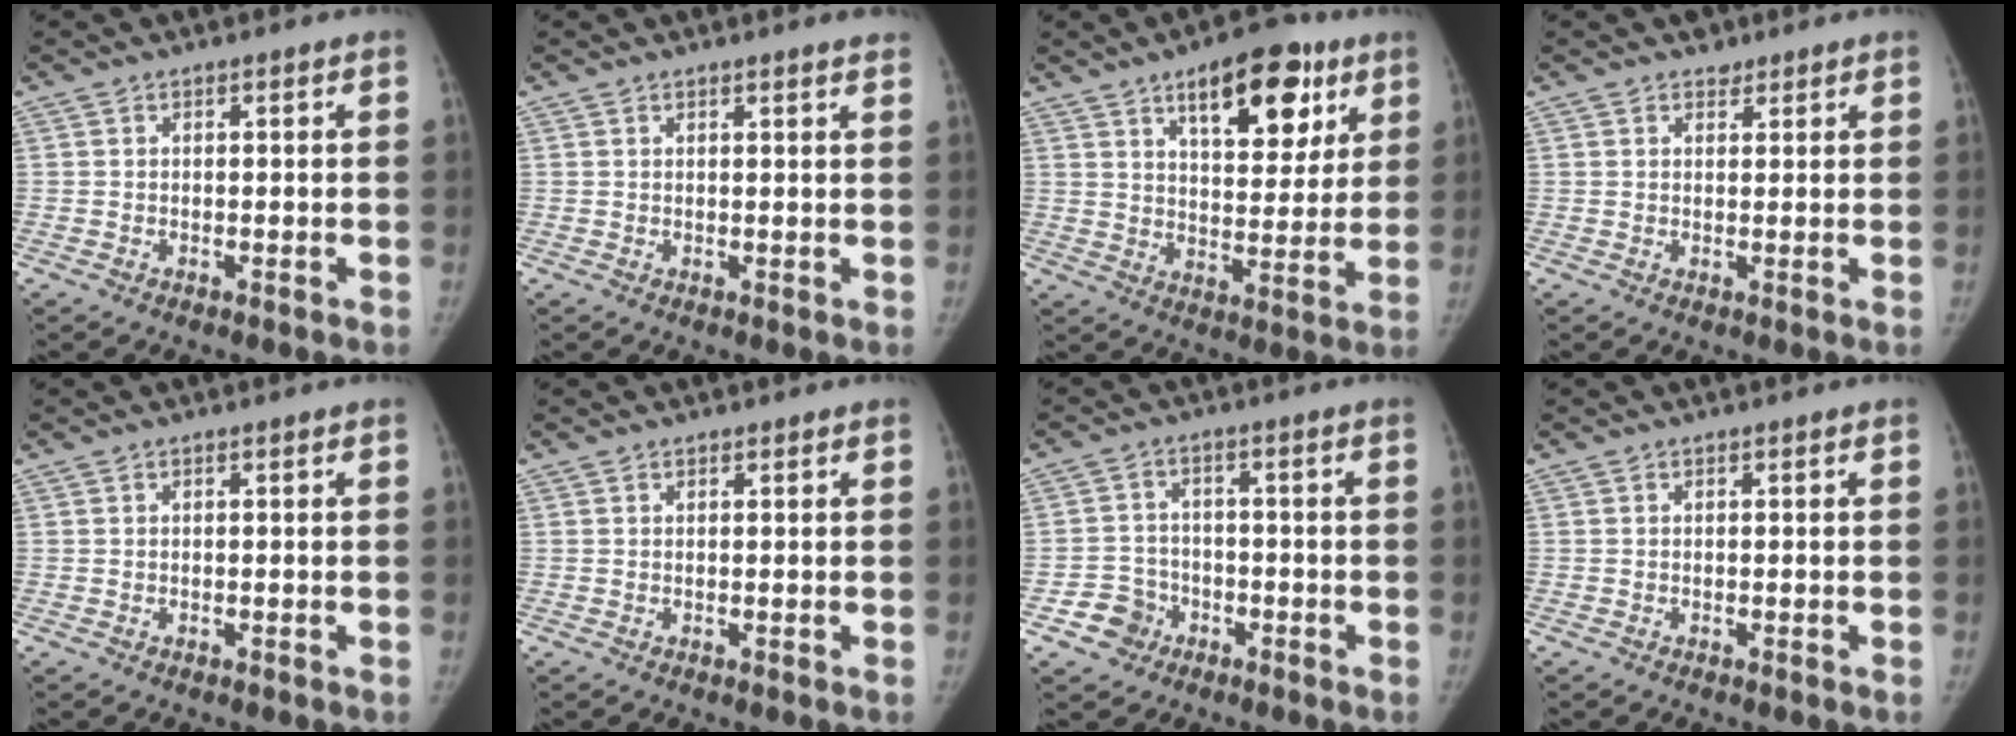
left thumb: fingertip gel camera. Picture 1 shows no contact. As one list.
[{"total": 2.3, "force": [2.1, 0.1, 1.0], "torque": [-0.007, -0.005, 0.015]}, {"total": 15.9, "force": [8.4, 7.4, 11.2], "torque": [-0.110, -0.030, 0.124]}, {"total": 1.7, "force": [1.2, 1.2, 0.1], "torque": [0.013, -0.007, 0.012]}, {"total": 0.0}, {"total": 0.0}, {"total": 5.4, "force": [-2.8, 4.6, 0.7], "torque": [0.016, 0.022, -0.049]}, {"total": 0.0}]